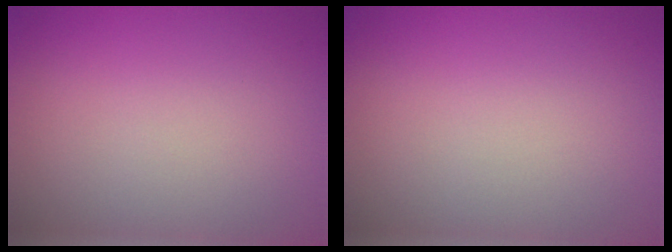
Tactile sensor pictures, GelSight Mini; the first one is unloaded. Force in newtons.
{"total": 0.0}